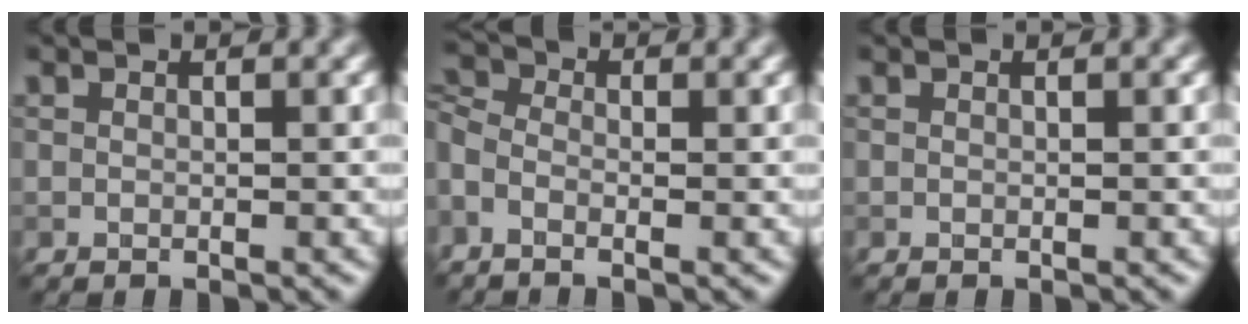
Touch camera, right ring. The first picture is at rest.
{"total": 2.7, "force": [-0.7, 1.8, 2.0], "torque": [-0.055, 0.004, -0.032]}
{"total": 0.0}